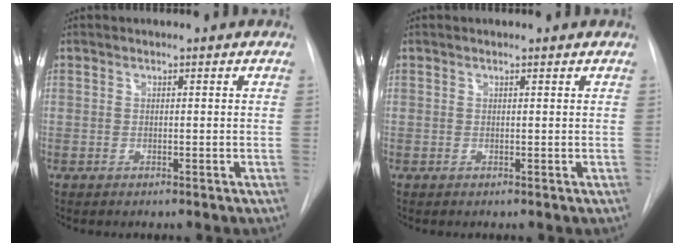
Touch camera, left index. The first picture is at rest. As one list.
[{"total": 0.6, "force": [0.6, 0.1, 0.1], "torque": [-0.007, 0.006, 0.007]}]